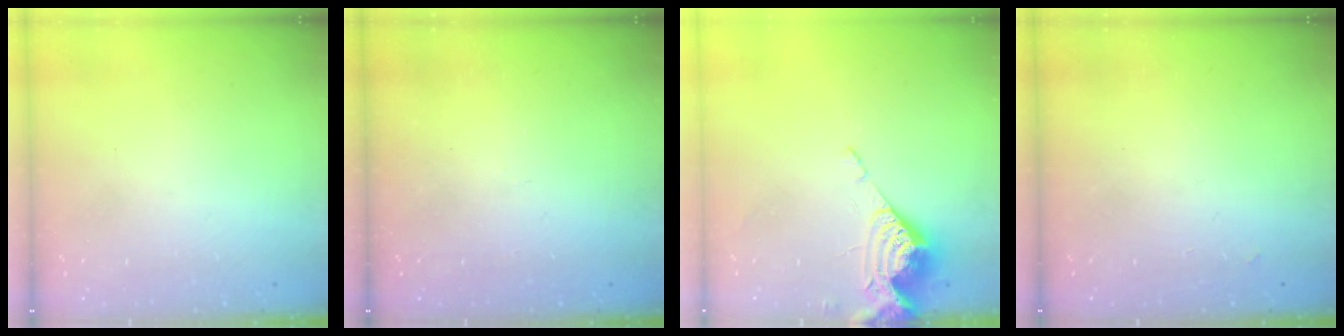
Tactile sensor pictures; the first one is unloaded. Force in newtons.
{"total": 5.6, "press": 5.6, "slide": 0.5}
{"total": 6.9, "press": 6.9, "slide": 0.6}
{"total": 1.1, "press": 1.0, "slide": 0.3}